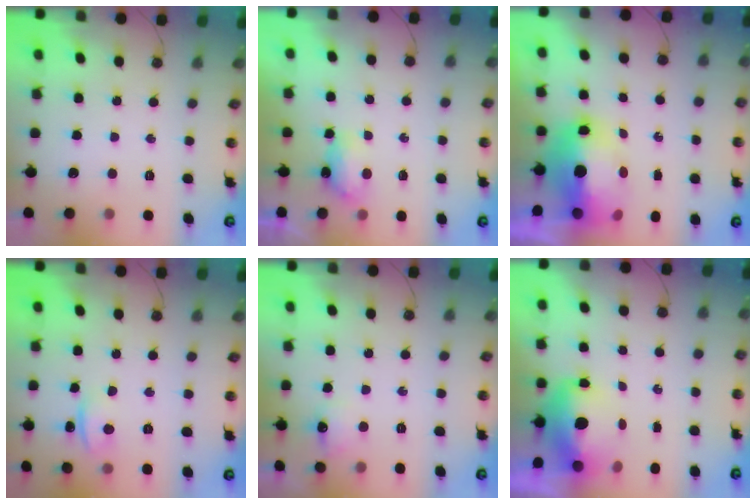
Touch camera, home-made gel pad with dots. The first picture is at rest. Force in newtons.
{"total": 4.5, "press": 4.4, "slide": 0.8}
{"total": 12.5, "press": 12.4, "slide": 1.7}
{"total": 1.6, "press": 1.2, "slide": 1.0}
{"total": 7.8, "press": 7.7, "slide": 1.0}
{"total": 8.9, "press": 8.9, "slide": 0.9}